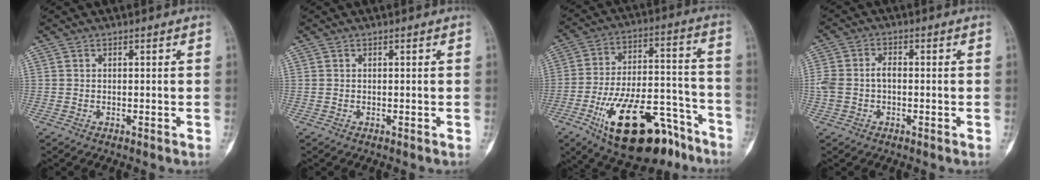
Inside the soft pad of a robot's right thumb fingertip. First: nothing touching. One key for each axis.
{"total": 0.0}
{"total": 24.0, "fx": -14.4, "fy": 10.0, "fz": 16.4, "tx": -0.247, "ty": 0.079, "tz": -0.228}
{"total": 5.5, "fx": -0.6, "fy": 3.7, "fz": 4.0, "tx": -0.098, "ty": 0.022, "tz": -0.011}